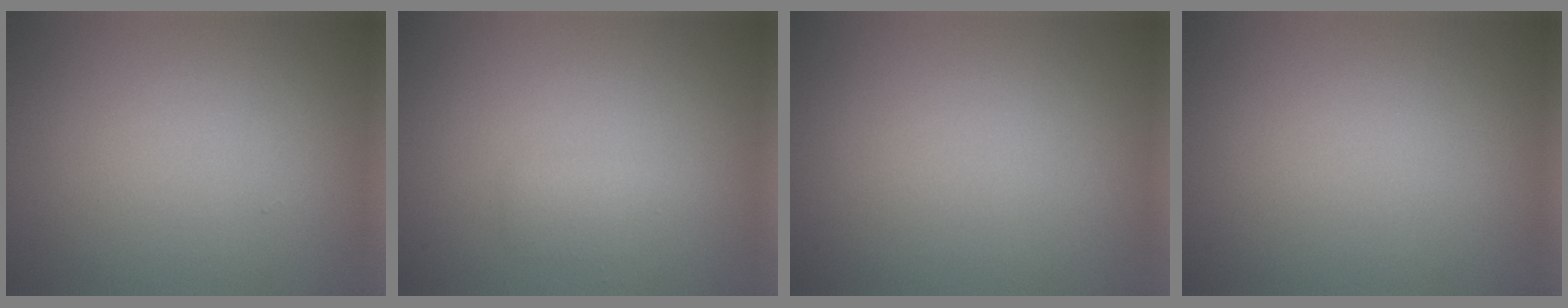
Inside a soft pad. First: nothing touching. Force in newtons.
{"total": 1.2, "press": 1.2, "slide": 0.0}
{"total": 0.0}
{"total": 0.0}